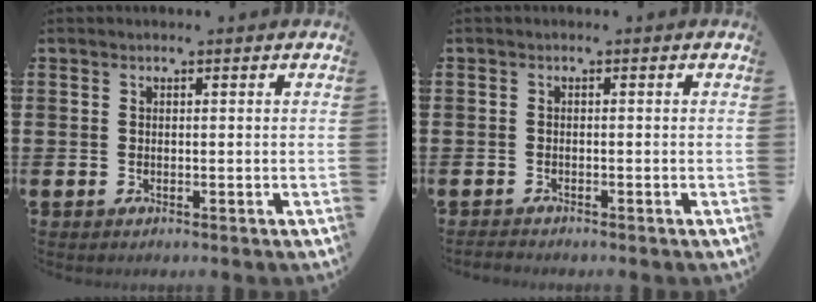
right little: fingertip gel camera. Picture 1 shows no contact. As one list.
[{"total": 0.6, "force": [-0.6, 0.0, 0.0], "torque": [-0.001, -0.003, -0.012]}]